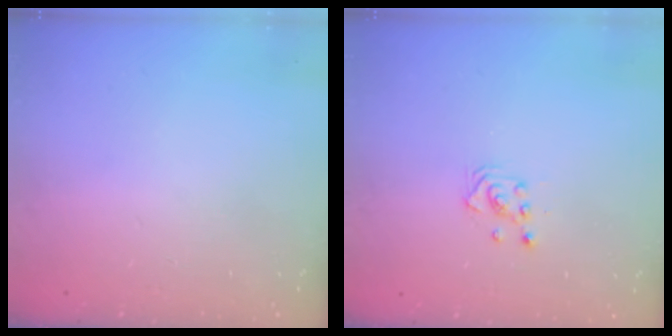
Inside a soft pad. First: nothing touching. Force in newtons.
{"total": 2.9, "press": 2.8, "slide": 0.3}